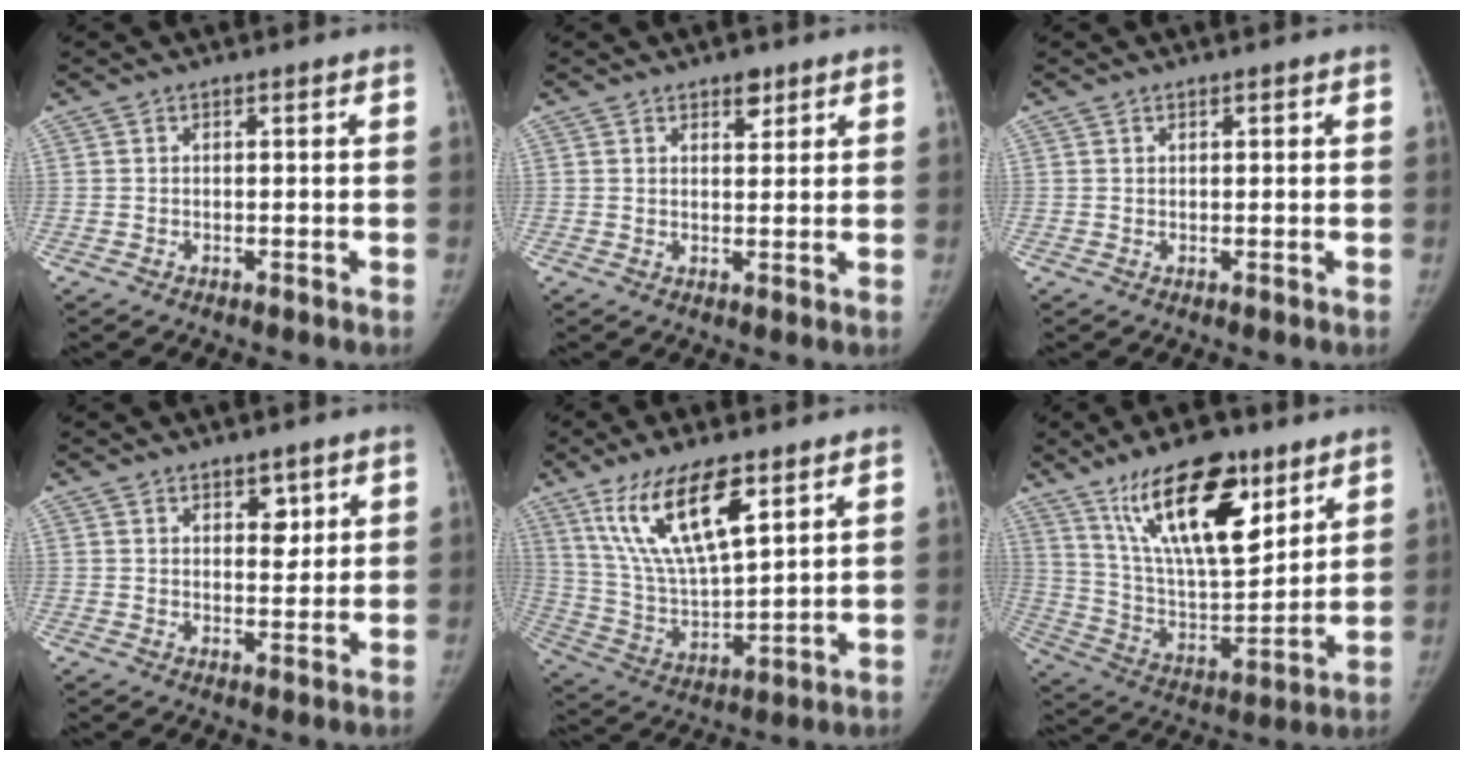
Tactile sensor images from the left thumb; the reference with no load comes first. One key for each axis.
{"total": 2.9, "fx": 1.9, "fy": 1.5, "fz": 1.6, "tx": -0.008, "ty": -0.010, "tz": 0.029}
{"total": 0.5, "fx": 0.2, "fy": 0.3, "fz": 0.4, "tx": -0.003, "ty": 0.000, "tz": 0.004}
{"total": 4.2, "fx": 2.1, "fy": 2.5, "fz": 2.7, "tx": -0.013, "ty": -0.014, "tz": 0.032}
{"total": 16.9, "fx": 9.1, "fy": 5.4, "fz": 13.1, "tx": -0.232, "ty": -0.036, "tz": 0.182}
{"total": 21.9, "fx": 12.7, "fy": 8.6, "fz": 15.6, "tx": -0.229, "ty": -0.057, "tz": 0.235}